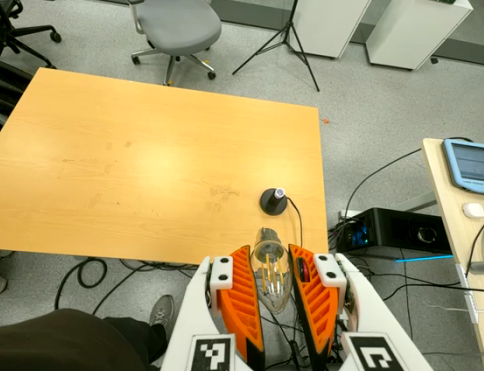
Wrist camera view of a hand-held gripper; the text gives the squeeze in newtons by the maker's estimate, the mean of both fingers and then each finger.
{"total": 12.4, "left": 12.8, "right": 12.1}